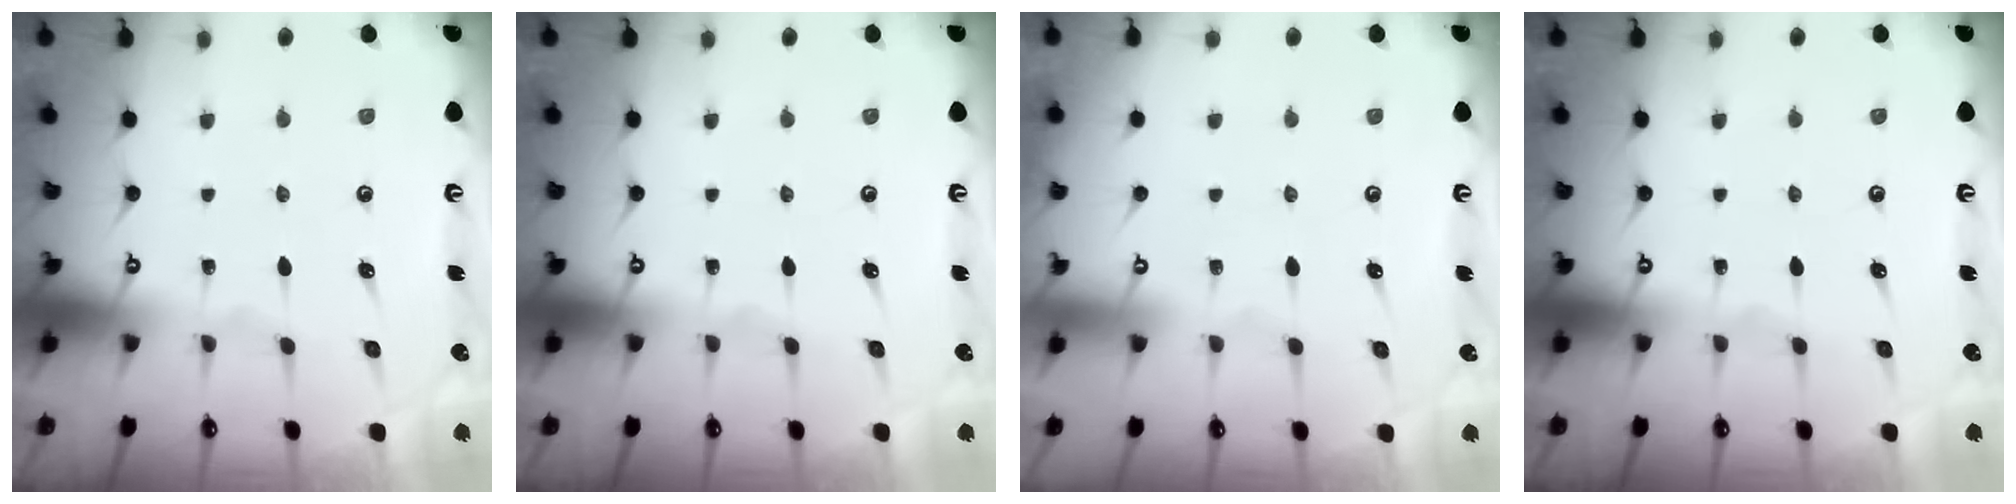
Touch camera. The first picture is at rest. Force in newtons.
{"total": 0.0}
{"total": 3.9, "press": 3.9, "slide": 0.1}
{"total": 0.0}